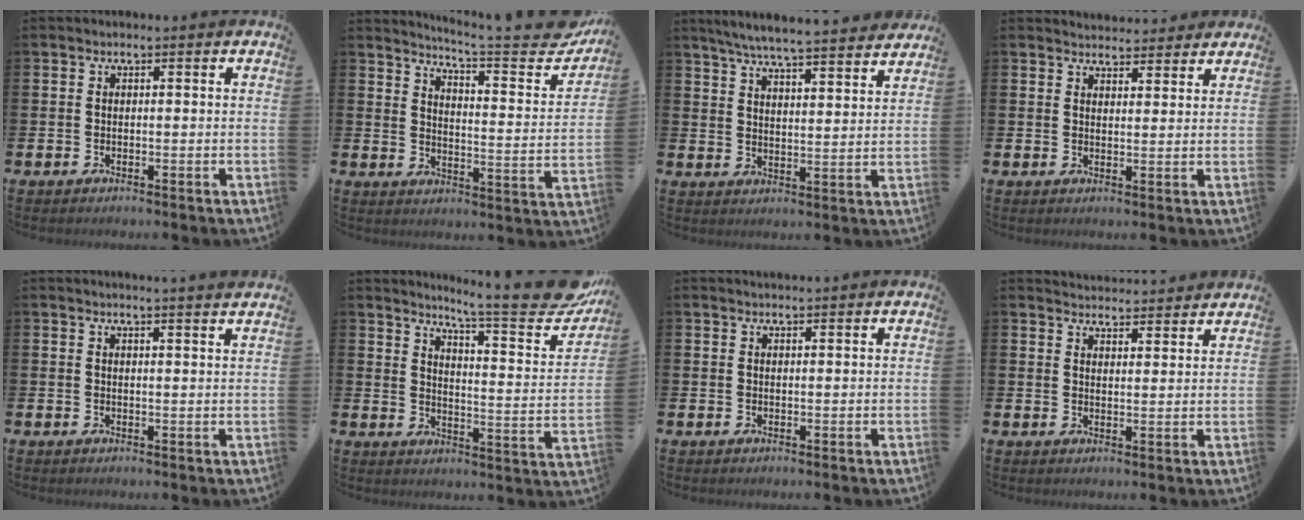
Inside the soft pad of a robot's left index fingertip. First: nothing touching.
{"total": 6.0, "force": [5.2, 0.2, 2.9], "torque": [-0.055, -0.051, 0.077]}
{"total": 6.4, "force": [6.2, 0.0, 1.7], "torque": [-0.049, -0.043, 0.108]}
{"total": 3.7, "force": [3.5, 1.1, -0.2], "torque": [0.005, -0.020, 0.064]}
{"total": 2.0, "force": [2.0, -0.5, 0.0], "torque": [0.006, -0.013, 0.035]}
{"total": 8.7, "force": [7.5, 0.5, 4.4], "torque": [-0.075, -0.065, 0.116]}
{"total": 1.1, "force": [1.1, 0.0, 0.1], "torque": [0.010, -0.006, 0.018]}
{"total": 3.9, "force": [3.9, 0.4, -0.3], "torque": [-0.003, -0.028, 0.071]}